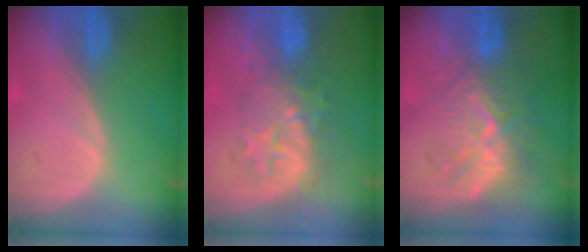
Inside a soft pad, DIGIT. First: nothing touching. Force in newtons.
{"total": 8.4, "press": 7.9, "slide": 2.7}
{"total": 9.6, "press": 8.6, "slide": 4.1}